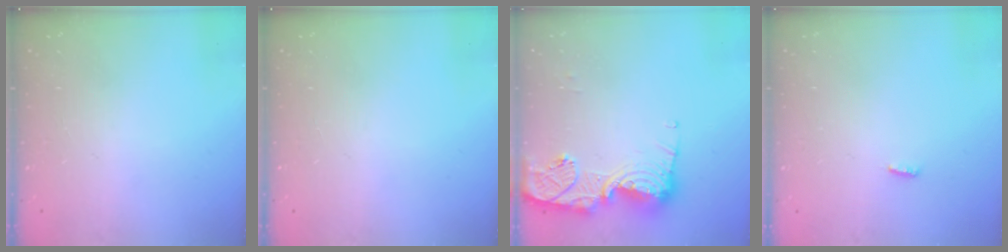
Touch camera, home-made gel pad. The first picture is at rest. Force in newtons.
{"total": 0.0}
{"total": 14.0, "press": 13.9, "slide": 1.5}
{"total": 3.0, "press": 2.9, "slide": 0.8}